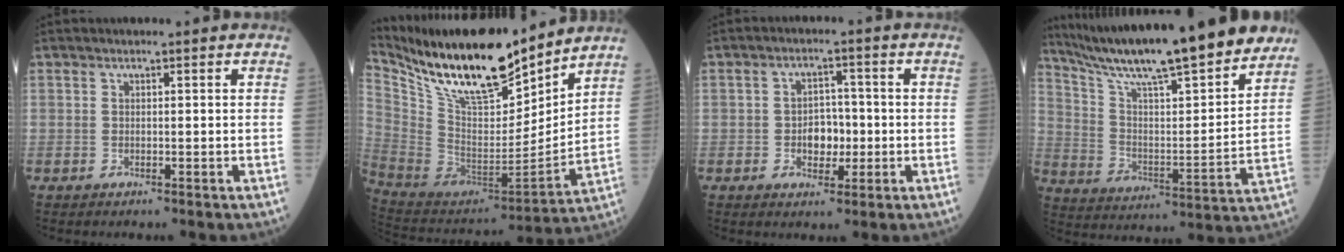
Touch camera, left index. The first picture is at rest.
{"total": 22.6, "force": [18.2, 4.6, 12.5], "torque": [-0.238, -0.008, 0.330]}
{"total": 4.5, "force": [-0.8, 3.1, 3.3], "torque": [-0.052, 0.010, -0.012]}
{"total": 24.6, "force": [21.0, 1.4, 12.6], "torque": [-0.215, -0.020, 0.321]}